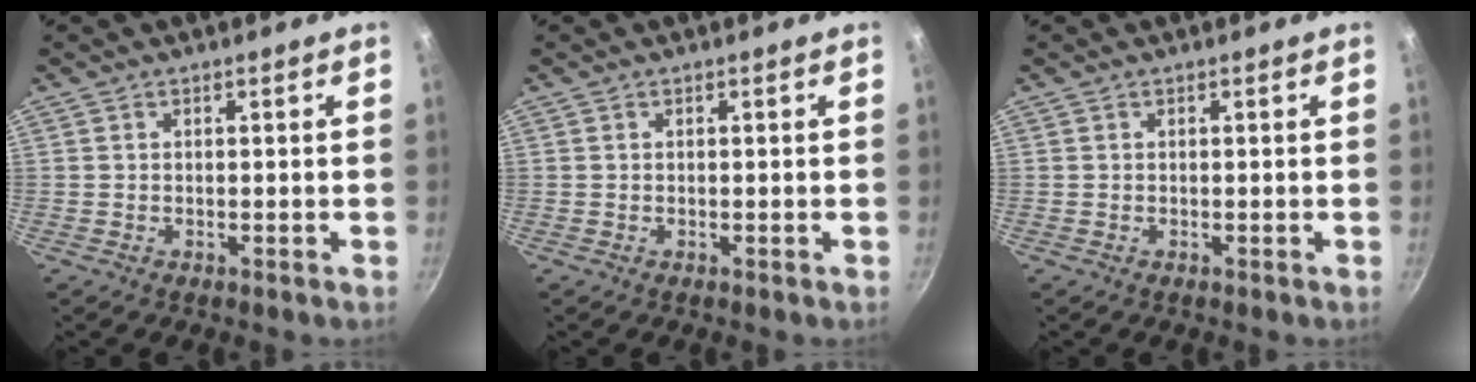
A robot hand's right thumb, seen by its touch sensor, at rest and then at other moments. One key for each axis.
{"total": 0.0}
{"total": 0.0}